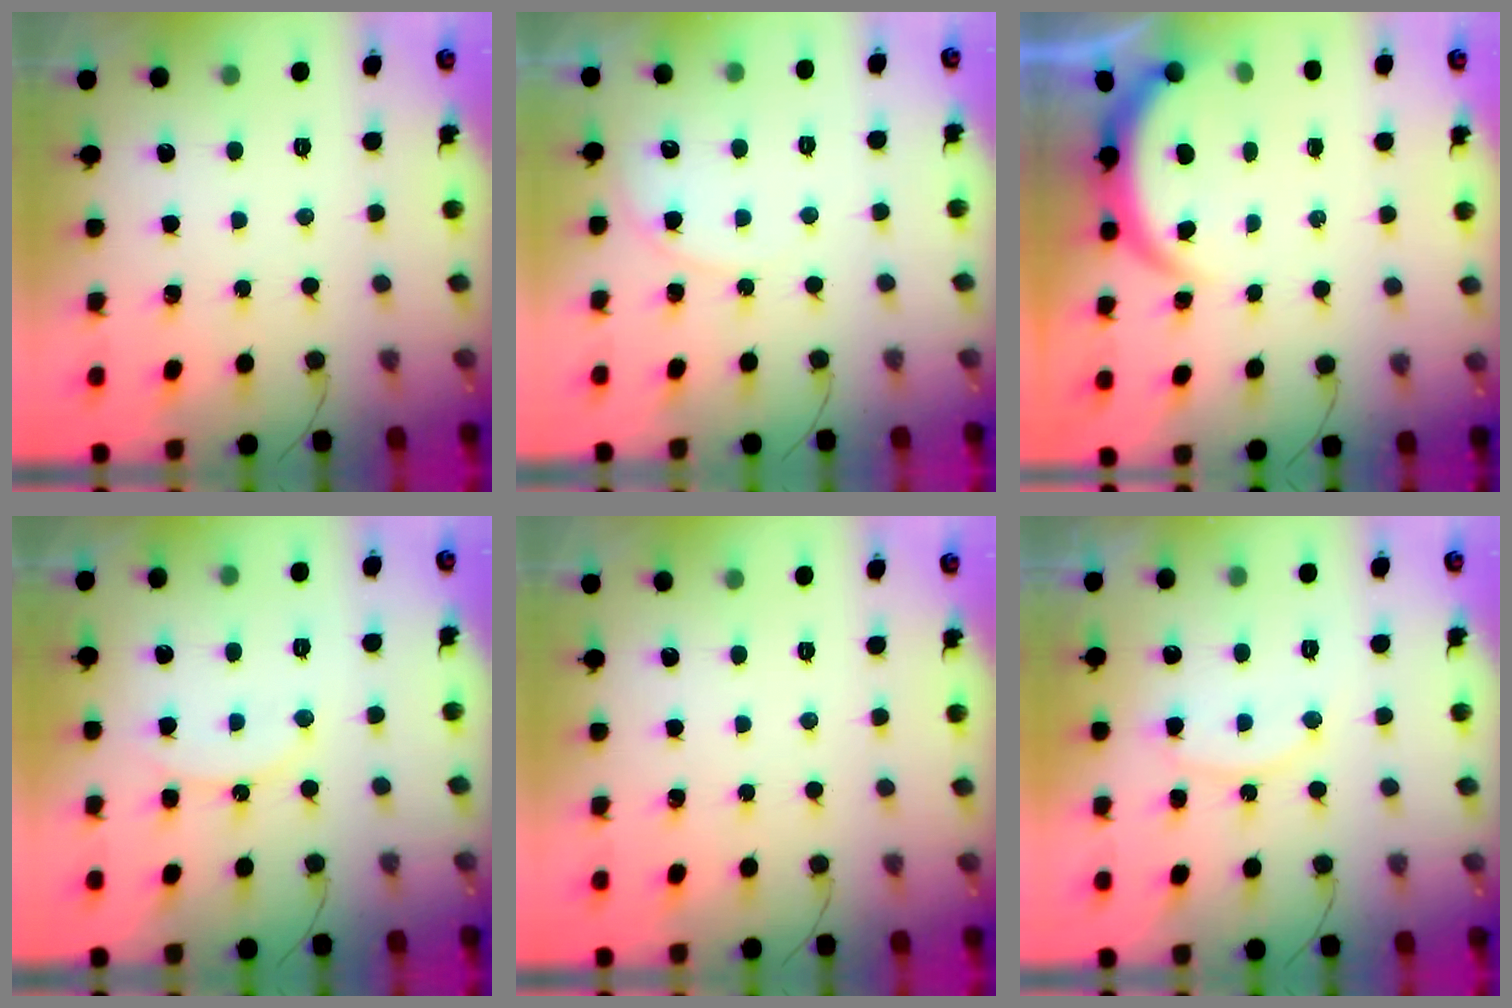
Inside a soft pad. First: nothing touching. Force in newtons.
{"total": 4.9, "press": 4.9, "slide": 0.5}
{"total": 3.7, "press": 3.7, "slide": 0.2}
{"total": 9.6, "press": 9.6, "slide": 0.8}
{"total": 0.0}
{"total": 10.0, "press": 10.0, "slide": 0.8}